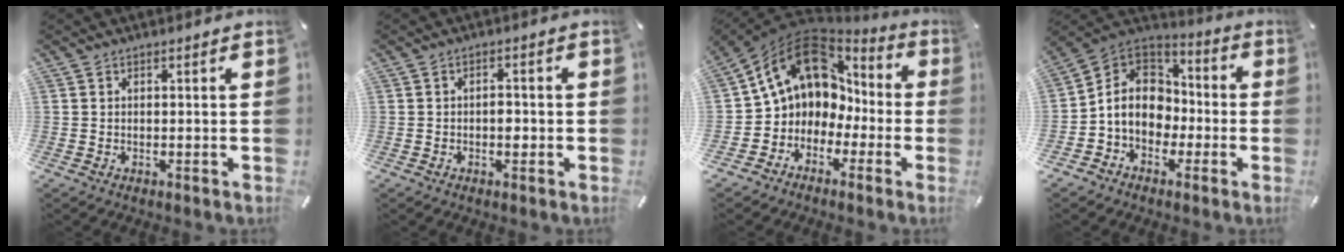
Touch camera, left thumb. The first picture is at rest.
{"total": 2.3, "force": [-0.6, 1.4, 1.7], "torque": [-0.024, 0.000, -0.014]}
{"total": 13.0, "force": [3.8, 11.2, 5.4], "torque": [-0.121, -0.023, 0.074]}
{"total": 11.8, "force": [-2.3, 10.2, 5.6], "torque": [-0.118, 0.018, -0.043]}